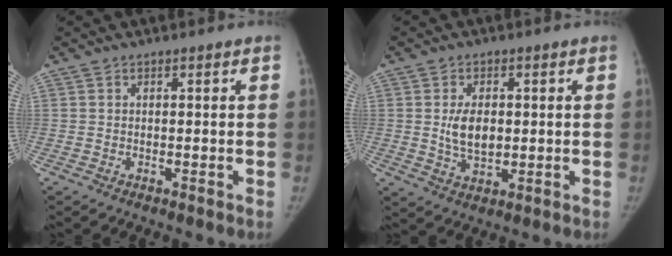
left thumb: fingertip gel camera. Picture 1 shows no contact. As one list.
[{"total": 6.5, "force": [0.4, 4.1, 5.0], "torque": [-0.072, -0.007, 0.012]}]